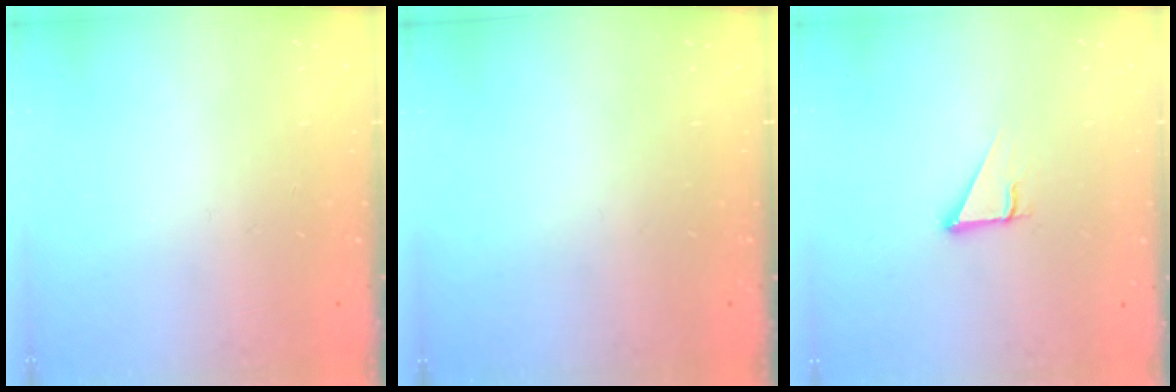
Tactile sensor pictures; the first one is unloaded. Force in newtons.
{"total": 0.0}
{"total": 2.9, "press": 2.8, "slide": 0.2}